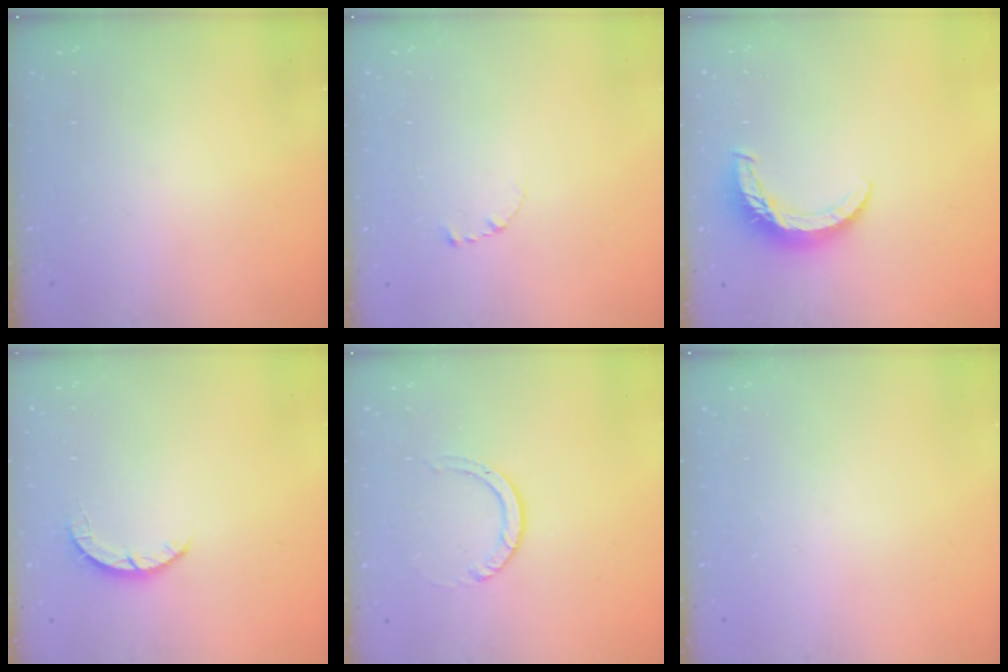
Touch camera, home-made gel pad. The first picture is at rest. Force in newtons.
{"total": 2.7, "press": 2.7, "slide": 0.3}
{"total": 8.6, "press": 8.5, "slide": 0.8}
{"total": 2.5, "press": 2.4, "slide": 0.4}
{"total": 4.0, "press": 4.0, "slide": 0.2}
{"total": 0.0}